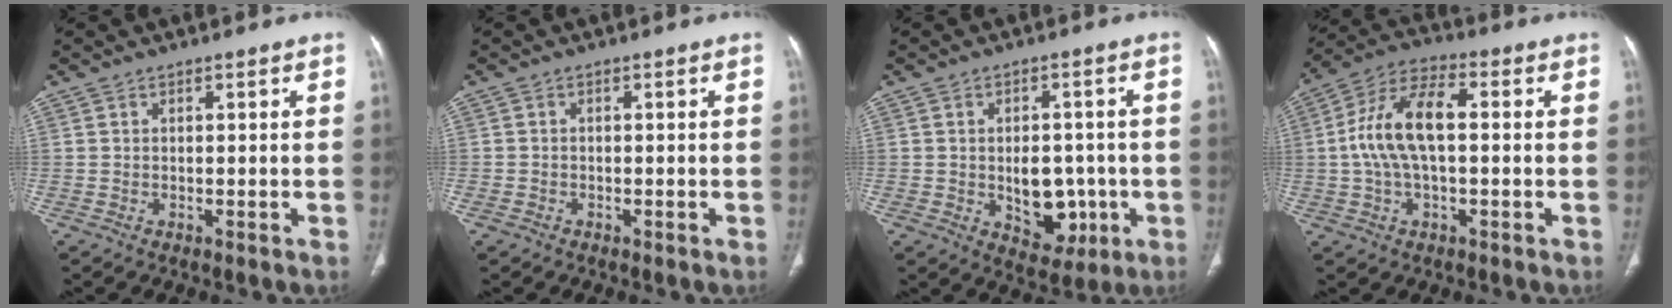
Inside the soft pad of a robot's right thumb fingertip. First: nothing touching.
{"total": 1.2, "force": [-0.7, 0.9, 0.3], "torque": [-0.010, 0.002, -0.014]}
{"total": 9.4, "force": [-1.6, 6.4, 6.6], "torque": [-0.053, 0.009, -0.006]}
{"total": 12.8, "force": [0.5, 6.4, 11.1], "torque": [-0.224, 0.035, 0.002]}